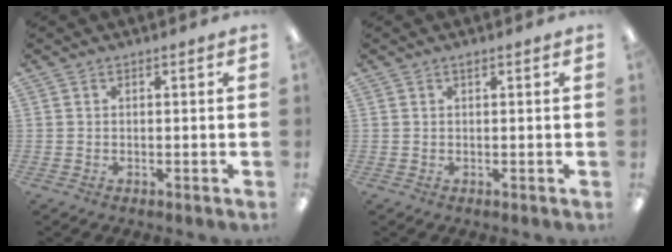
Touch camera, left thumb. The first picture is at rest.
{"total": 0.6, "force": [0.5, 0.1, 0.4], "torque": [-0.010, 0.002, 0.008]}